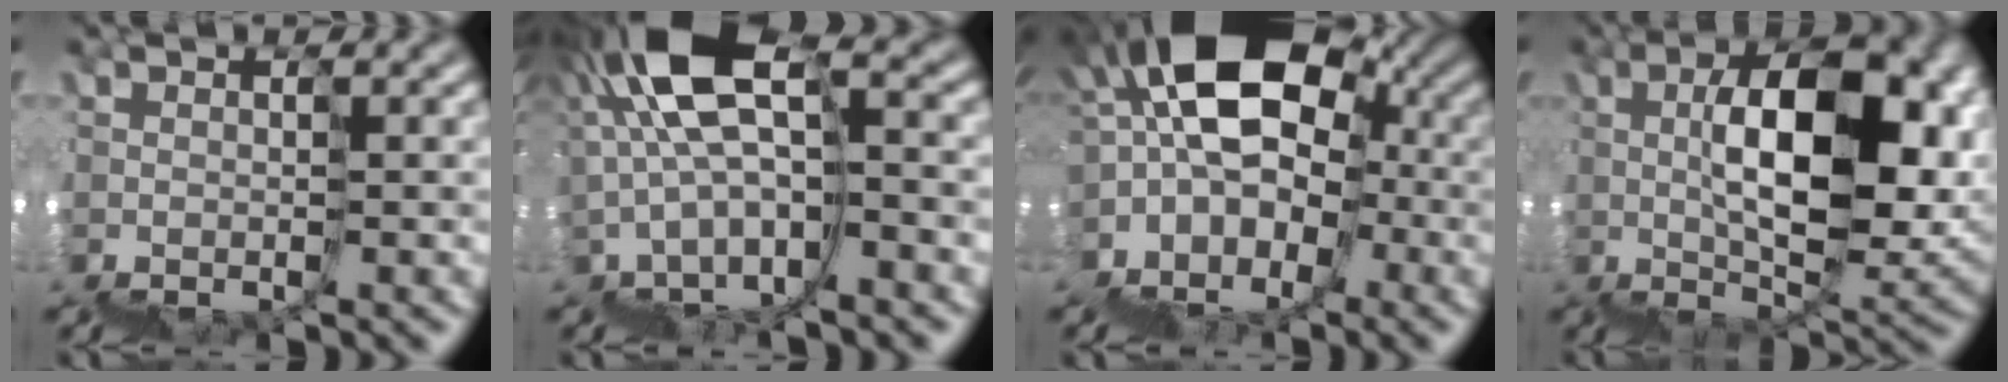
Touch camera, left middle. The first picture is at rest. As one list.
[{"total": 7.1, "force": [2.1, 3.6, 5.7], "torque": [-0.125, 0.035, 0.043]}, {"total": 9.6, "force": [1.1, 7.2, 6.3], "torque": [-0.057, 0.031, 0.013]}, {"total": 9.1, "force": [3.8, 4.1, 7.2], "torque": [-0.098, 0.034, 0.062]}]